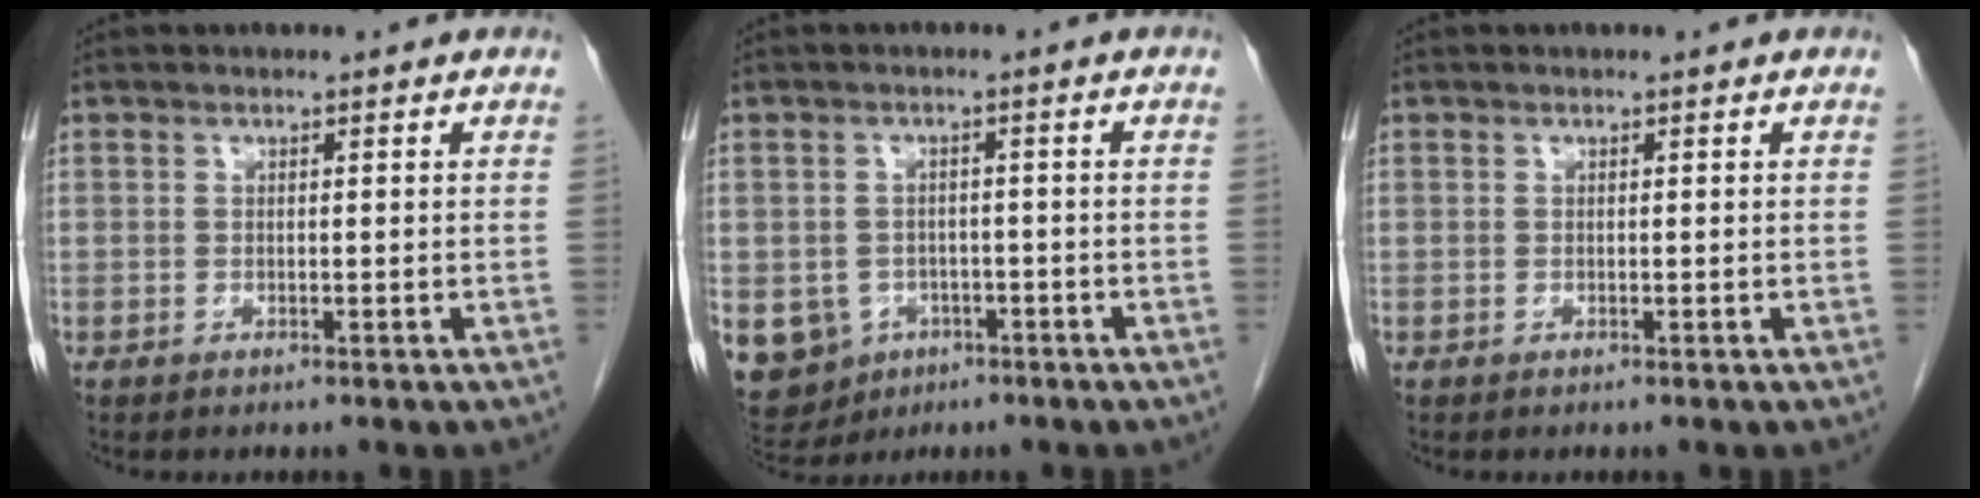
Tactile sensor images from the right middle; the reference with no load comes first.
{"total": 11.9, "force": [-4.7, 10.2, 3.8], "torque": [-0.111, 0.007, -0.057]}
{"total": 0.0}